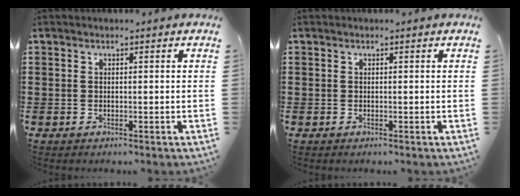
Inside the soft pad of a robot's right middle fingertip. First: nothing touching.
{"total": 0.0}